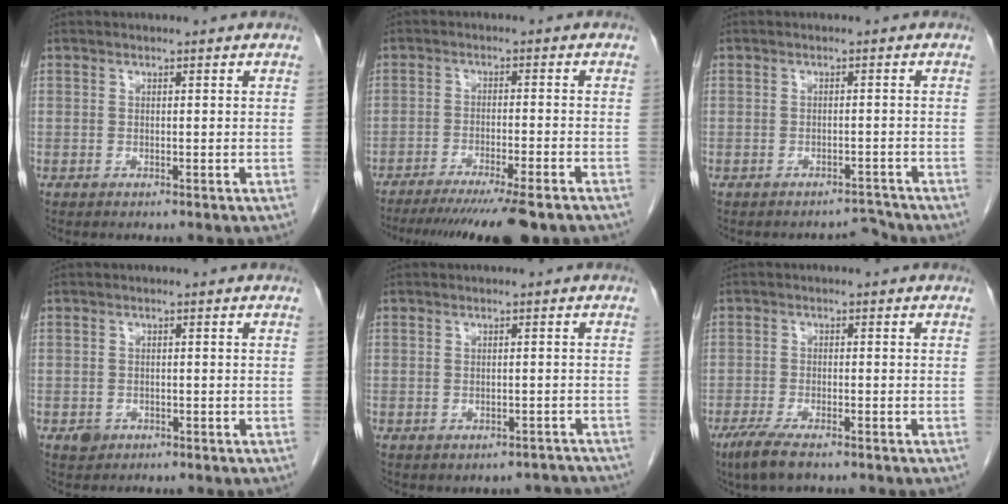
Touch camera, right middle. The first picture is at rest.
{"total": 13.5, "force": [-11.1, 0.6, 7.7], "torque": [-0.103, -0.038, -0.164]}
{"total": 1.9, "force": [-1.7, 0.0, -0.8], "torque": [0.013, 0.001, -0.017]}
{"total": 1.5, "force": [-0.7, 1.2, 0.4], "torque": [-0.004, 0.004, -0.007]}
{"total": 4.2, "force": [-3.4, 2.4, 0.6], "torque": [0.002, 0.019, -0.036]}
{"total": 5.6, "force": [-3.9, 1.1, 3.9], "torque": [-0.080, -0.015, -0.065]}